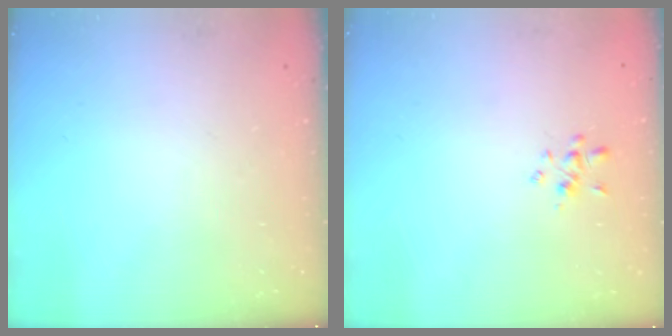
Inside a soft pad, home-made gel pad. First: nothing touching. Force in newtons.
{"total": 1.9, "press": 1.8, "slide": 0.7}